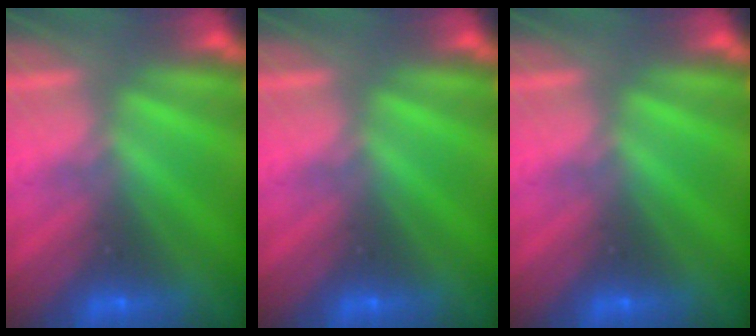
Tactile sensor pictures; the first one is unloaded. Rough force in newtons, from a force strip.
{"total": 0.0}
{"total": 0.0}